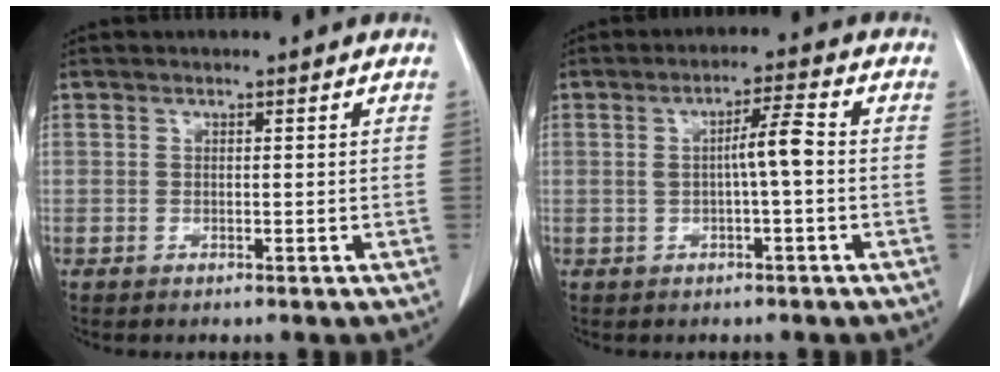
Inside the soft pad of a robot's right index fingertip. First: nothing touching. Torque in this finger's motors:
{"motor_torque": [0.38, -0.17, 0.25, 0.05]}